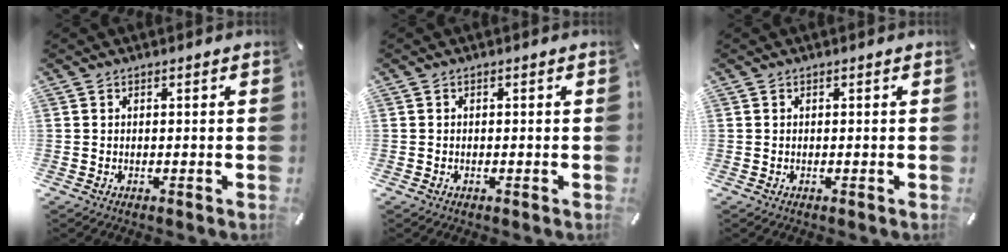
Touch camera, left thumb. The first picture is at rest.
{"total": 0.0}
{"total": 0.0}